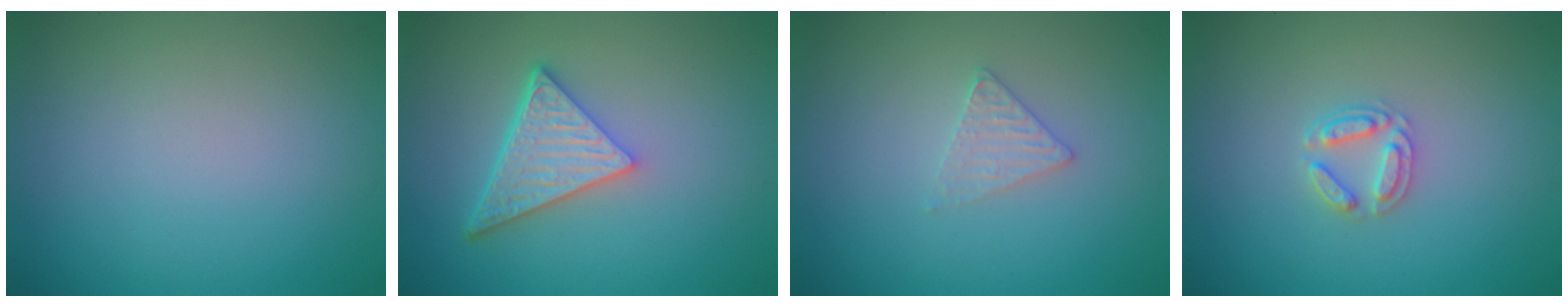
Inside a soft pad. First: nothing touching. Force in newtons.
{"total": 5.4, "press": 4.1, "slide": 3.6}
{"total": 1.6, "press": 1.6, "slide": 0.2}
{"total": 2.2, "press": 2.2, "slide": 0.3}